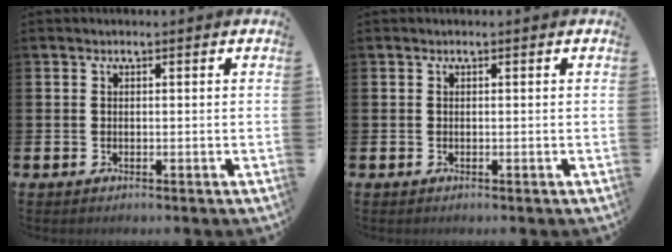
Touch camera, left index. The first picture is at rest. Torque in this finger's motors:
{"motor_torque": [0.07, -0.03, 0.04, 0.02]}